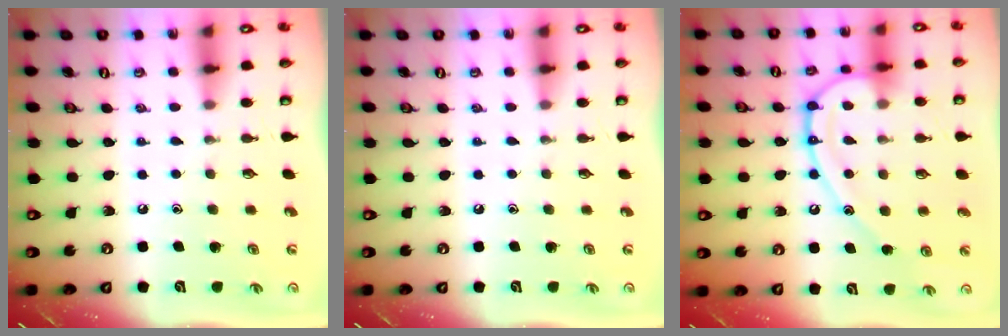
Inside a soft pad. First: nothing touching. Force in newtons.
{"total": 0.0}
{"total": 14.4, "press": 14.3, "slide": 1.5}